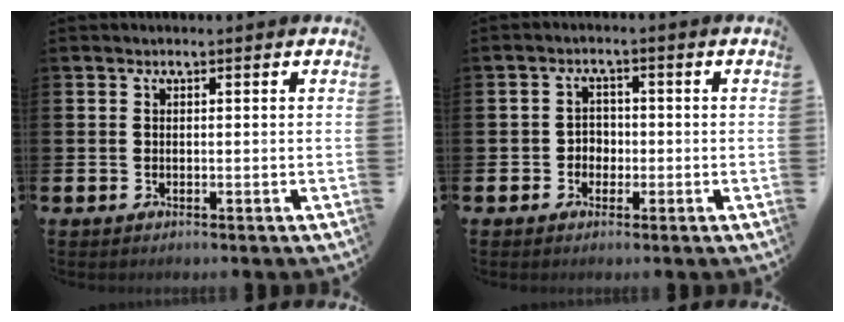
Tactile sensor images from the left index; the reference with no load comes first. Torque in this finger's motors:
{"motor_torque": [0.04, 0.04, -0.01, 0.00]}